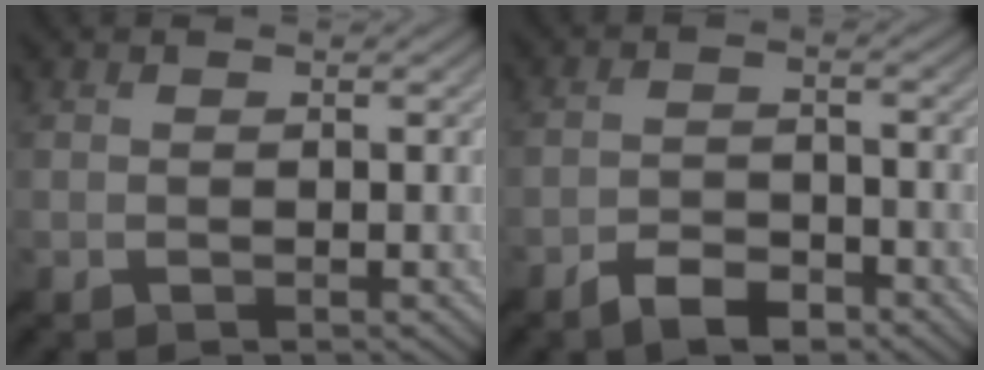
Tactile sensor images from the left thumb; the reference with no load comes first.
{"total": 4.5, "force": [-3.5, 1.7, 2.4], "torque": [-0.043, -0.001, -0.062]}